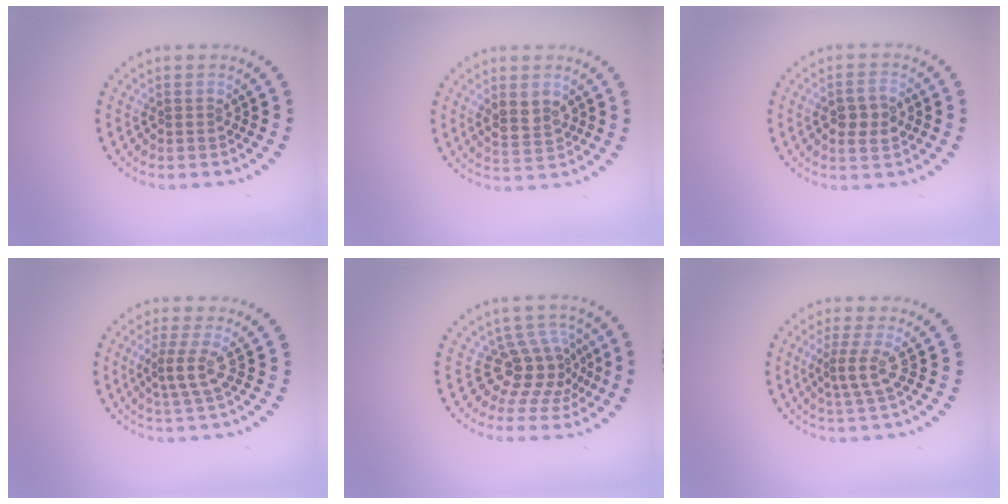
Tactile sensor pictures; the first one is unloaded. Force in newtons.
{"total": 2.6, "press": 2.5, "slide": 0.4}
{"total": 2.8, "press": 2.8, "slide": 0.3}
{"total": 2.5, "press": 1.6, "slide": 2.0}
{"total": 4.1, "press": 2.8, "slide": 3.0}
{"total": 2.5, "press": 1.7, "slide": 1.8}